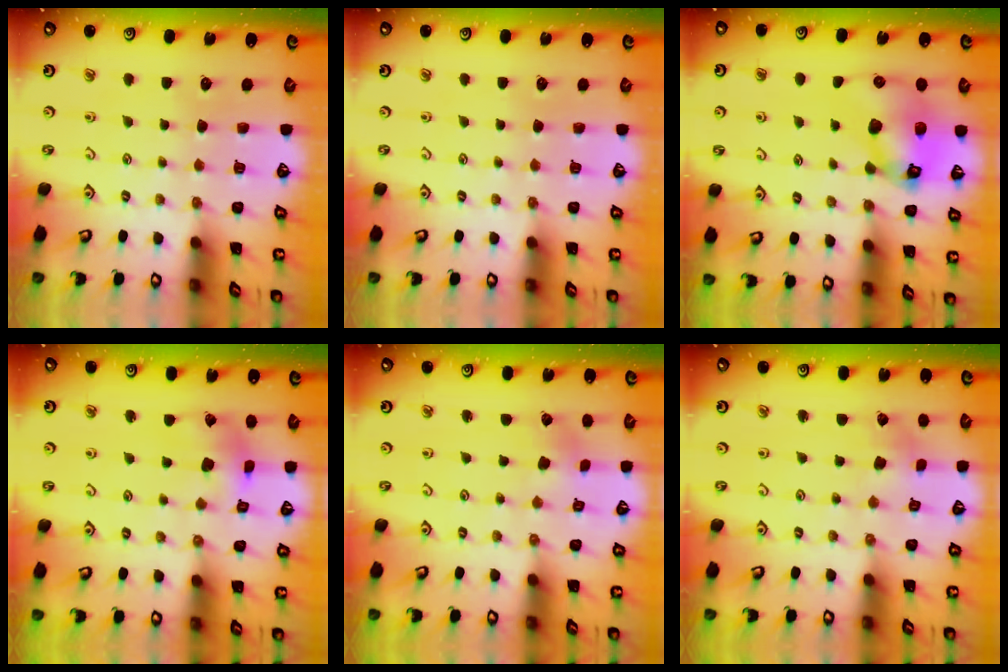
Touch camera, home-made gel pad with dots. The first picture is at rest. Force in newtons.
{"total": 0.0}
{"total": 13.3, "press": 13.2, "slide": 1.6}
{"total": 7.7, "press": 7.7, "slide": 0.9}
{"total": 0.9, "press": 0.9, "slide": 0.2}
{"total": 0.8, "press": 0.8, "slide": 0.2}